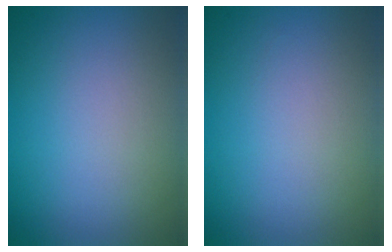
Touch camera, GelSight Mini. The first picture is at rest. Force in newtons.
{"total": 0.0}